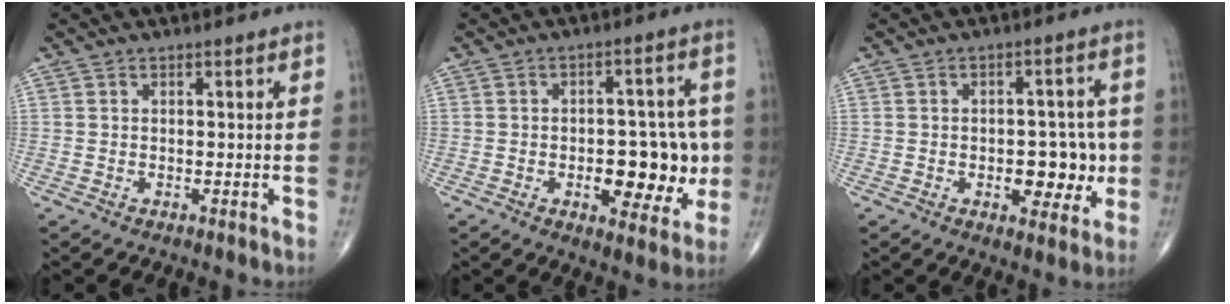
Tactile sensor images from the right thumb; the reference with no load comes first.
{"total": 13.8, "force": [-2.2, 7.2, 11.5], "torque": [-0.111, 0.017, -0.020]}
{"total": 9.6, "force": [-1.6, 5.4, 7.7], "torque": [-0.062, 0.017, -0.015]}